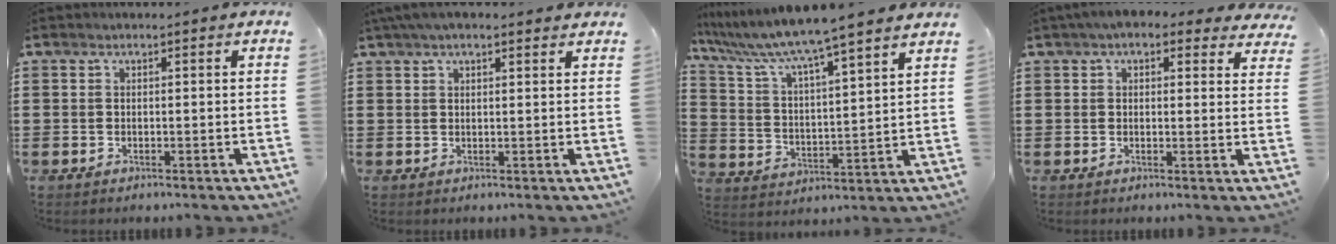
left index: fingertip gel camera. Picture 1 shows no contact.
{"total": 3.2, "force": [2.5, 0.9, 1.9], "torque": [-0.043, 0.005, 0.046]}
{"total": 7.3, "force": [6.5, -0.8, 3.1], "torque": [-0.092, -0.050, 0.104]}
{"total": 3.9, "force": [3.0, 1.5, 2.0], "torque": [-0.049, 0.001, 0.054]}